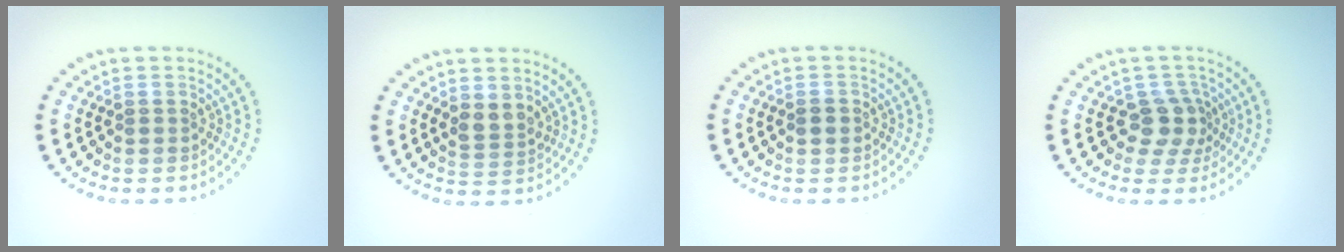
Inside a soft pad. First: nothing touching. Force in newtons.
{"total": 1.8, "press": 1.5, "slide": 0.9}
{"total": 1.3, "press": 1.3, "slide": 0.1}
{"total": 2.7, "press": 2.1, "slide": 1.6}